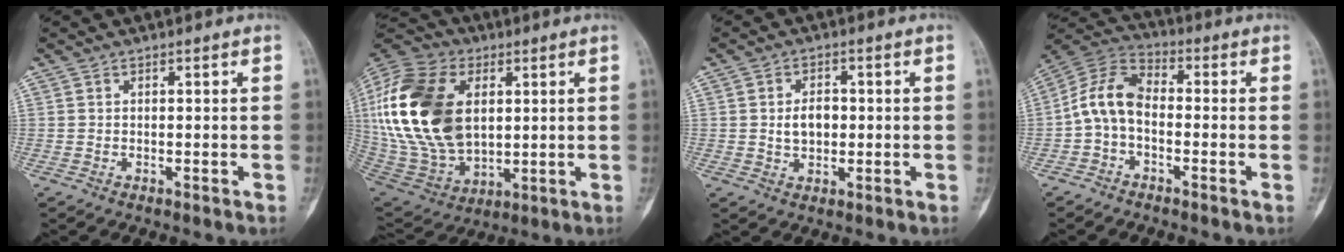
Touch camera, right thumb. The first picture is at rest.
{"total": 28.0, "force": [4.8, 17.8, 21.1], "torque": [-0.444, -0.009, 0.096]}
{"total": 4.7, "force": [0.0, 3.3, 3.4], "torque": [-0.048, 0.006, 0.001]}
{"total": 8.8, "force": [-1.6, 5.6, 6.7], "torque": [-0.124, 0.033, -0.047]}